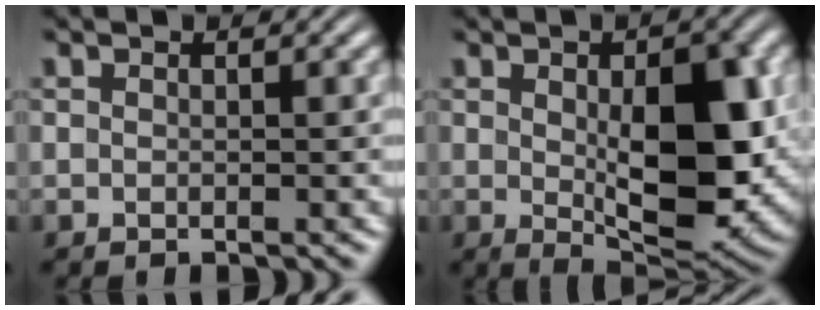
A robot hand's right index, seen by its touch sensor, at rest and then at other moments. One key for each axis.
{"total": 9.5, "fx": -0.1, "fy": 3.8, "fz": 8.7, "tx": -0.137, "ty": -0.031, "tz": 0.016}